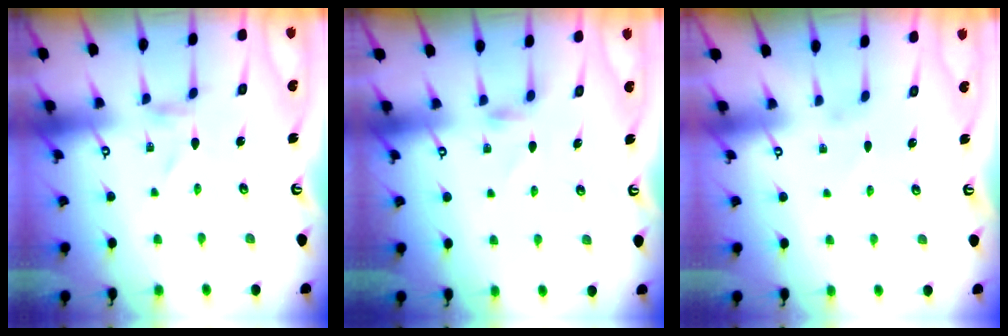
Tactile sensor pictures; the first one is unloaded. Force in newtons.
{"total": 5.3, "press": 5.3, "slide": 0.3}
{"total": 0.0}